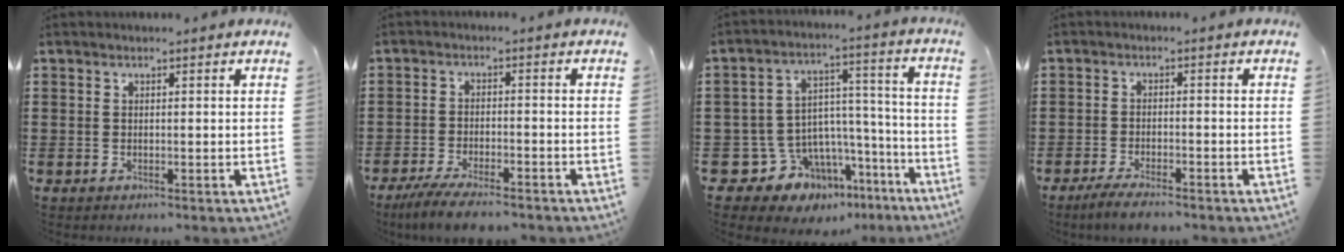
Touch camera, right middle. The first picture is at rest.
{"total": 4.9, "force": [-4.3, 0.3, 2.4], "torque": [-0.060, -0.012, -0.085]}
{"total": 9.7, "force": [-7.1, 6.3, 1.8], "torque": [-0.053, 0.011, -0.122]}
{"total": 2.9, "force": [-2.6, 0.1, 1.4], "torque": [-0.032, -0.002, -0.051]}